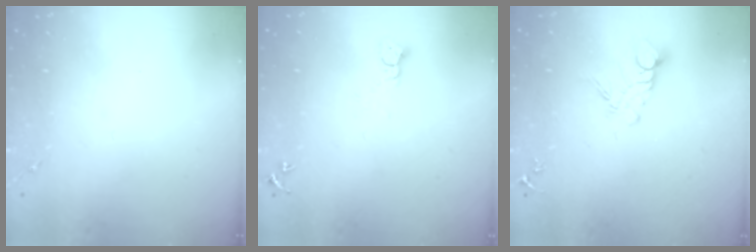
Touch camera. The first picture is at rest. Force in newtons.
{"total": 3.3, "press": 3.3, "slide": 0.1}
{"total": 9.1, "press": 9.1, "slide": 0.9}